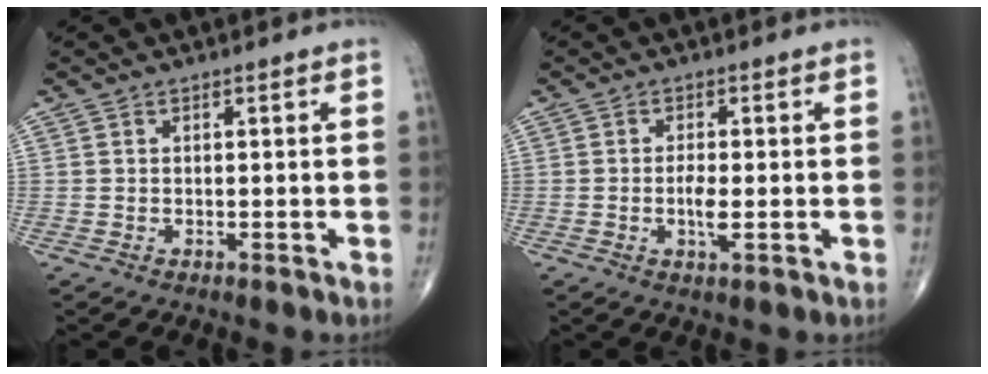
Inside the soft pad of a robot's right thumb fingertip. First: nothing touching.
{"total": 3.4, "force": [-0.6, 1.1, 3.2], "torque": [-0.060, -0.002, -0.014]}